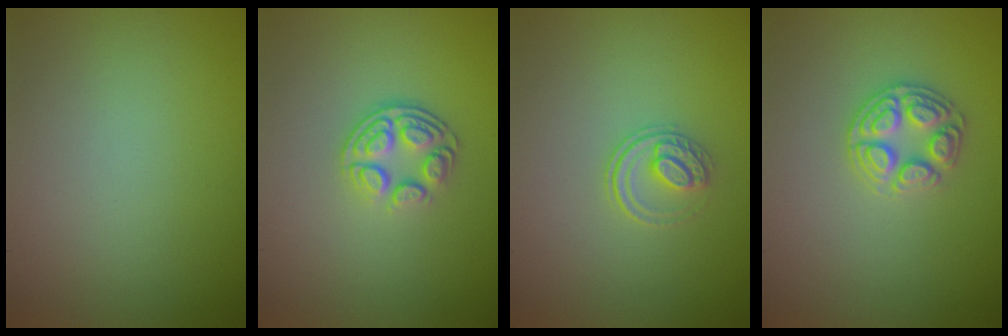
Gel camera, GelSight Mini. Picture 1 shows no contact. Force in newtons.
{"total": 3.7, "press": 2.5, "slide": 2.7}
{"total": 2.0, "press": 1.4, "slide": 1.3}
{"total": 2.9, "press": 2.9, "slide": 0.1}